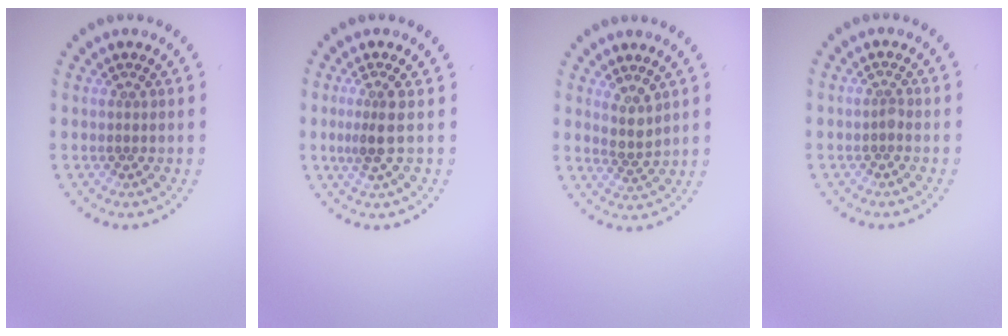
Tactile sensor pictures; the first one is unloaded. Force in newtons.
{"total": 2.2, "press": 1.8, "slide": 1.4}
{"total": 2.1, "press": 1.7, "slide": 1.2}
{"total": 0.6, "press": 0.5, "slide": 0.2}